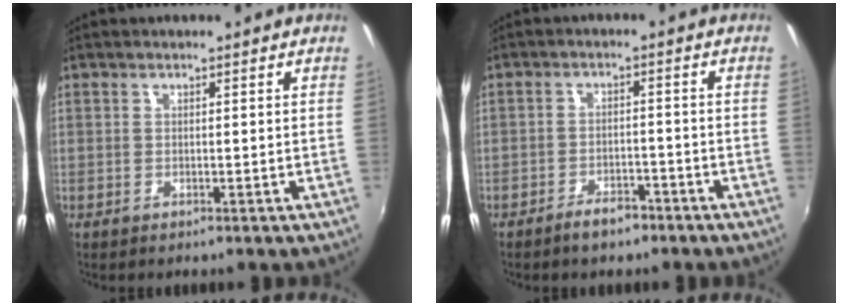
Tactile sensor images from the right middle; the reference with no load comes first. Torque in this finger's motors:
{"motor_torque": [0.47, -0.74, -0.05, 0.01]}